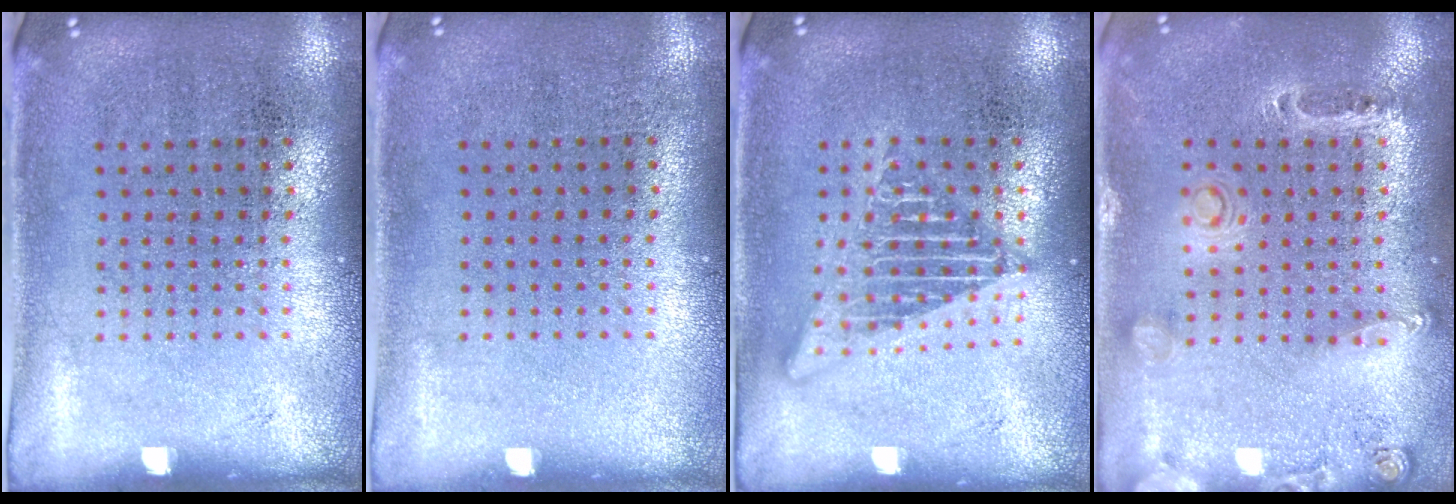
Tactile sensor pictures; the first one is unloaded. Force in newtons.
{"total": 0.0}
{"total": 2.4, "press": 2.4, "slide": 0.2}
{"total": 0.5, "press": 0.4, "slide": 0.3}